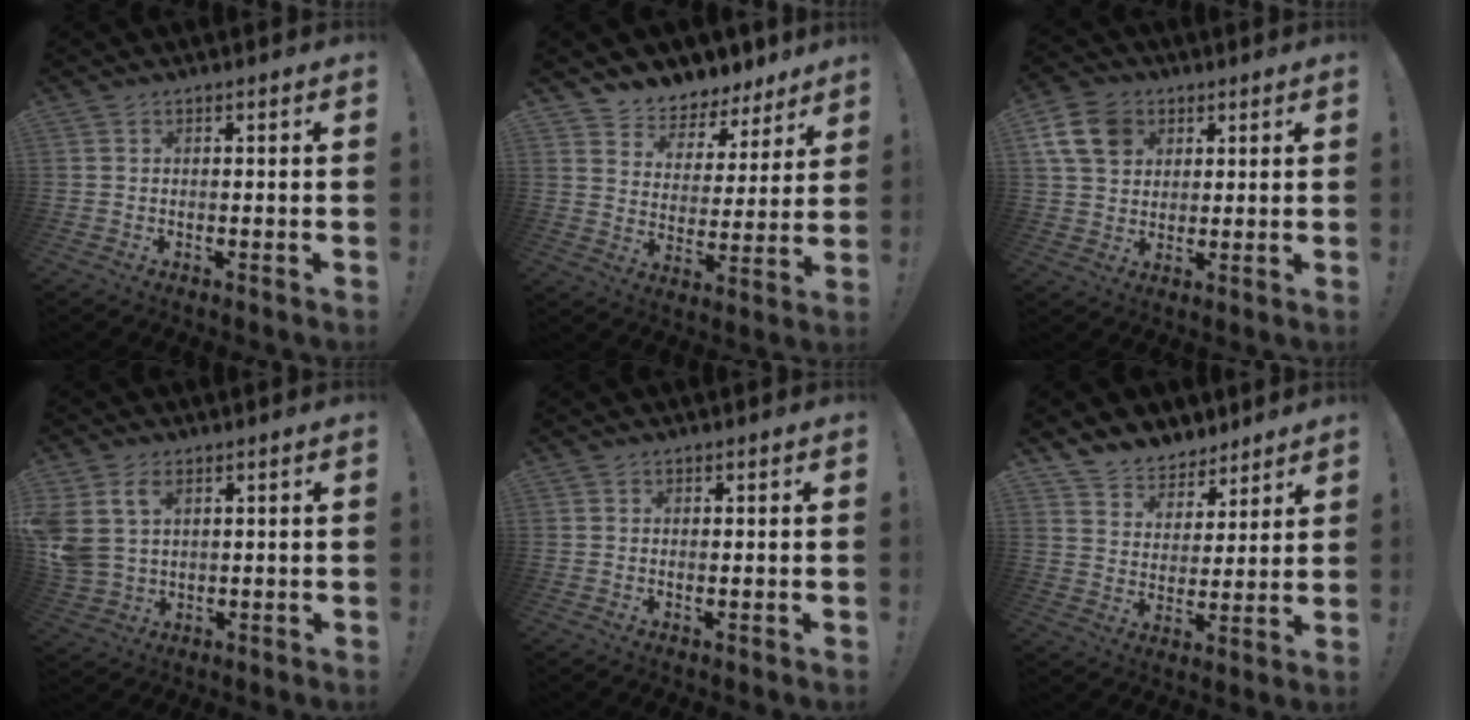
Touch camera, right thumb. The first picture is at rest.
{"total": 6.6, "force": [5.4, 3.9, 0.7], "torque": [-0.018, -0.056, 0.103]}
{"total": 12.3, "force": [5.1, 9.5, 6.0], "torque": [-0.117, -0.017, 0.104]}
{"total": 8.7, "force": [4.0, 5.9, 5.0], "torque": [-0.110, -0.010, 0.078]}
{"total": 0.5, "force": [0.3, 0.0, 0.5], "torque": [0.006, -0.006, 0.002]}
{"total": 7.8, "force": [6.1, 4.8, 0.5], "torque": [-0.009, -0.055, 0.121]}